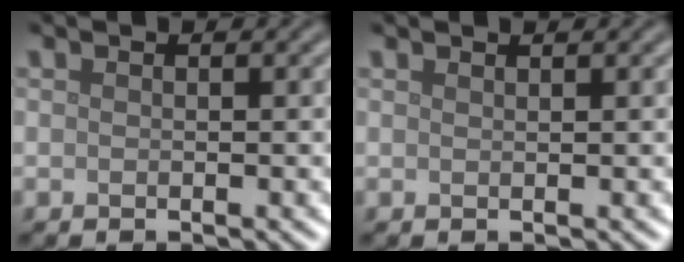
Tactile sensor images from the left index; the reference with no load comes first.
{"total": 0.7, "force": [0.6, 0.1, 0.3], "torque": [-0.001, -0.002, 0.006]}